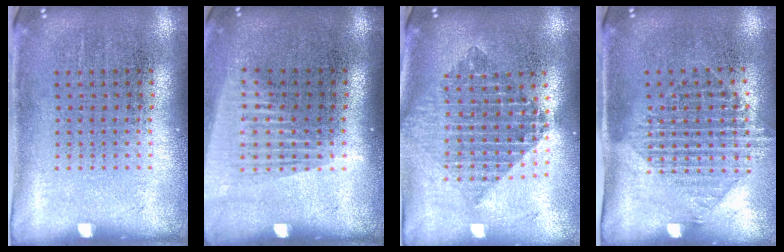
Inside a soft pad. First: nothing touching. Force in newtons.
{"total": 1.4, "press": 1.2, "slide": 0.8}
{"total": 2.1, "press": 1.6, "slide": 1.3}
{"total": 1.5, "press": 1.3, "slide": 0.9}